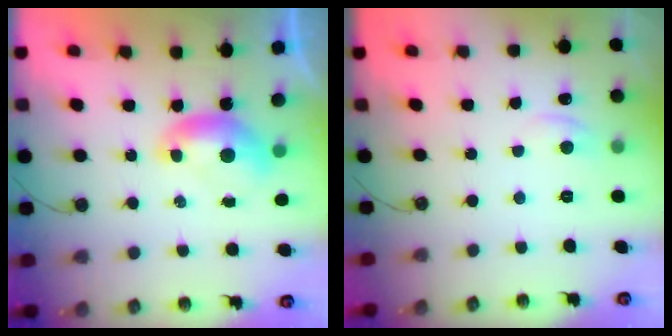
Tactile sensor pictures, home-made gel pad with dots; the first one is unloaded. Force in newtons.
{"total": 1.0, "press": 0.8, "slide": 0.5}